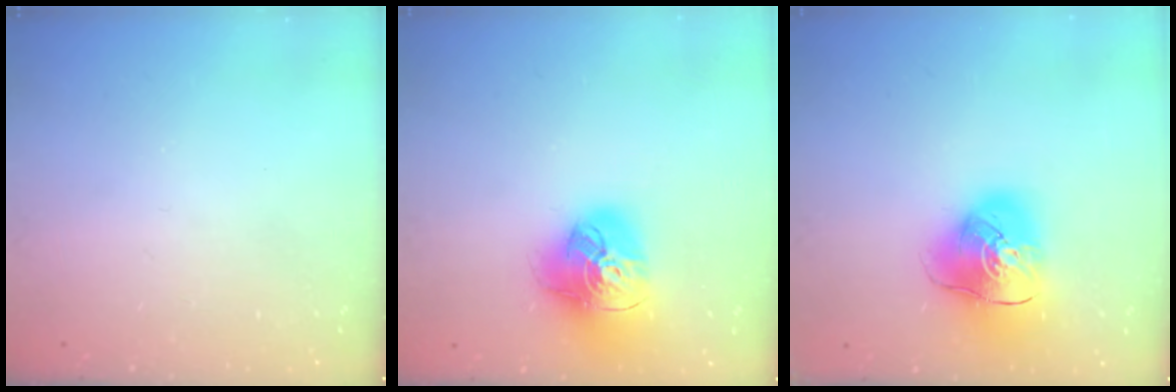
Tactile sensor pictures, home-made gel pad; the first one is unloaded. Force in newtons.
{"total": 18.0, "press": 17.9, "slide": 2.0}
{"total": 15.6, "press": 15.5, "slide": 2.4}